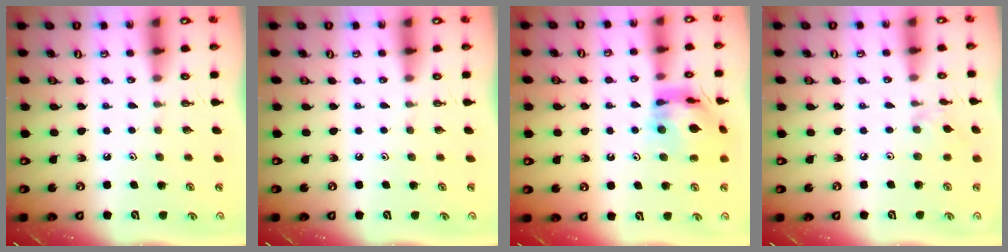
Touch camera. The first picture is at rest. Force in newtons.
{"total": 0.0}
{"total": 12.3, "press": 12.2, "slide": 1.1}
{"total": 2.1, "press": 2.1, "slide": 0.4}